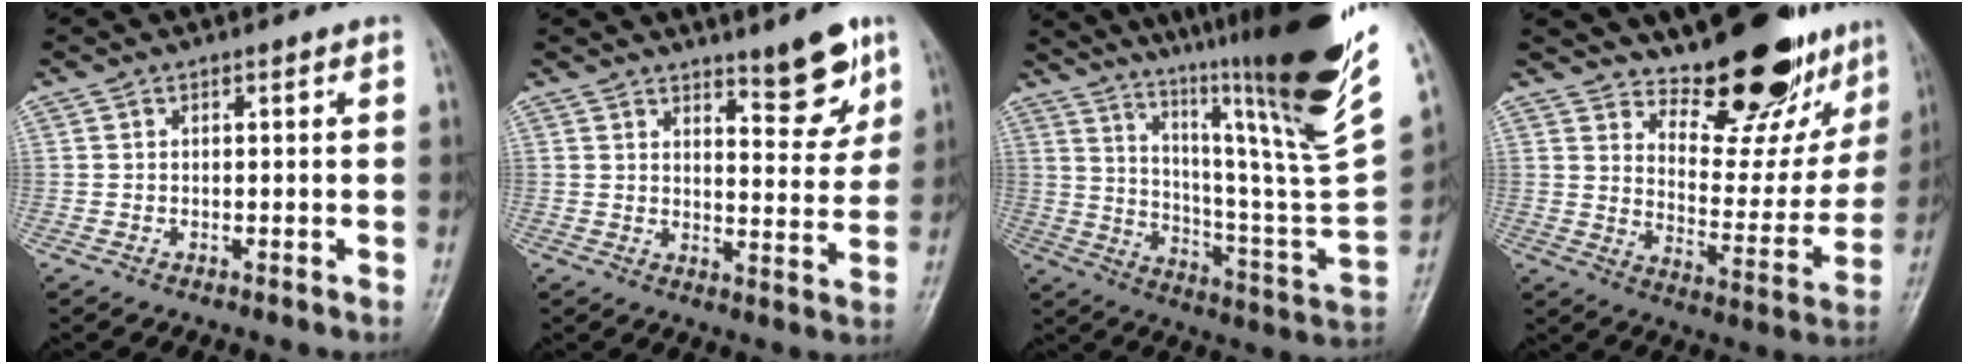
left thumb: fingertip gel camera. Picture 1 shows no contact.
{"total": 8.3, "force": [5.9, 2.3, 5.5], "torque": [-0.051, -0.047, 0.086]}
{"total": 34.3, "force": [21.2, 4.0, 26.7], "torque": [-0.348, -0.092, 0.324]}
{"total": 19.6, "force": [15.8, 6.9, 9.3], "torque": [-0.077, -0.123, 0.222]}